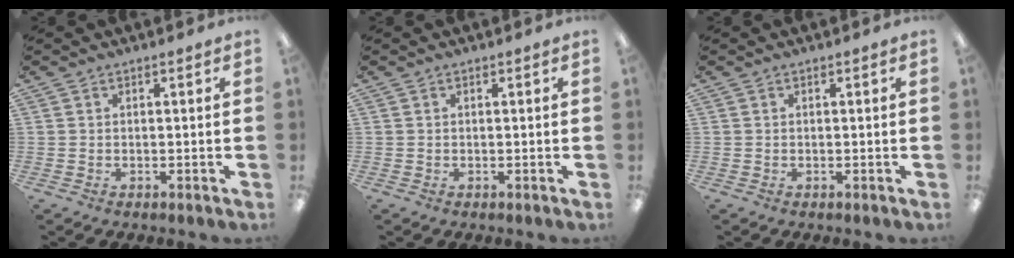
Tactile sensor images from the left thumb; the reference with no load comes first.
{"total": 0.0}
{"total": 0.0}